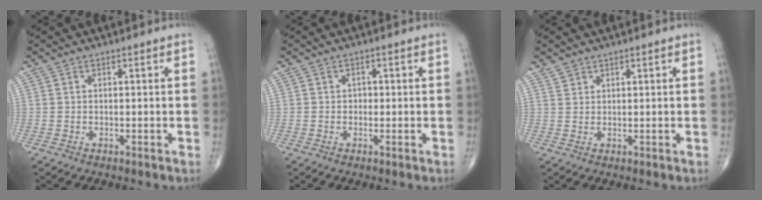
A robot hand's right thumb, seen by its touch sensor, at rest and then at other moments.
{"total": 1.2, "force": [-0.1, 1.0, 0.6], "torque": [-0.002, 0.003, -0.004]}
{"total": 1.3, "force": [1.1, 0.7, 0.0], "torque": [0.010, -0.003, 0.019]}